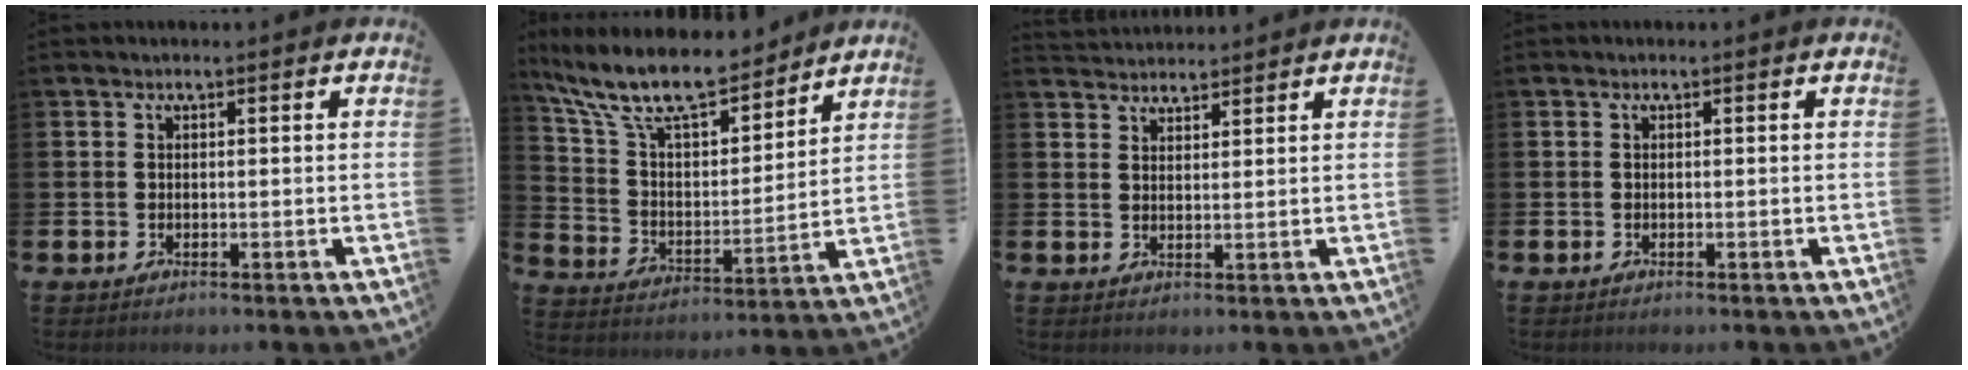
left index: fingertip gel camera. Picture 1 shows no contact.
{"total": 12.2, "force": [10.5, 3.3, 5.1], "torque": [-0.142, -0.063, 0.186]}
{"total": 2.8, "force": [2.8, 0.5, -0.1], "torque": [-0.004, -0.013, 0.051]}
{"total": 0.0}